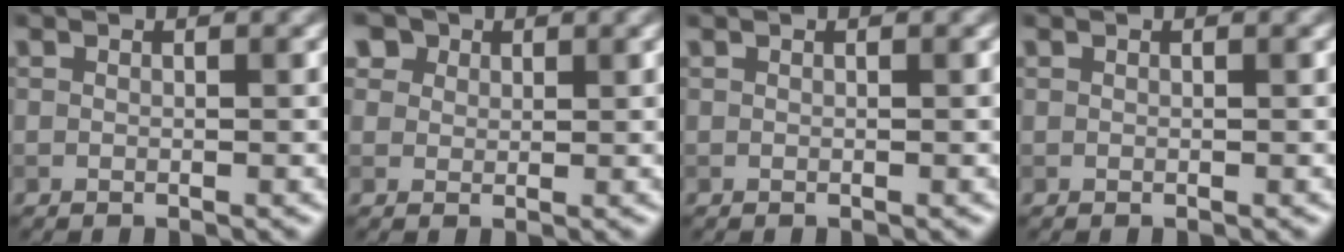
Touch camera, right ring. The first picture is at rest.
{"total": 5.1, "force": [3.2, 3.4, 2.2], "torque": [-0.059, 0.010, 0.044]}
{"total": 0.0}
{"total": 0.0}